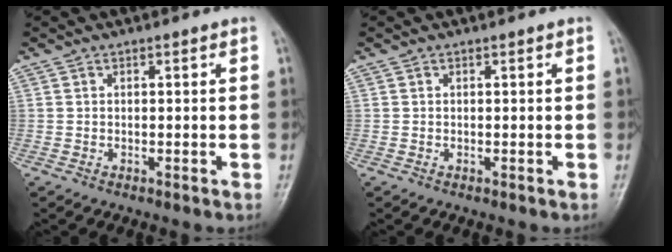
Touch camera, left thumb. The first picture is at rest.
{"total": 0.0}